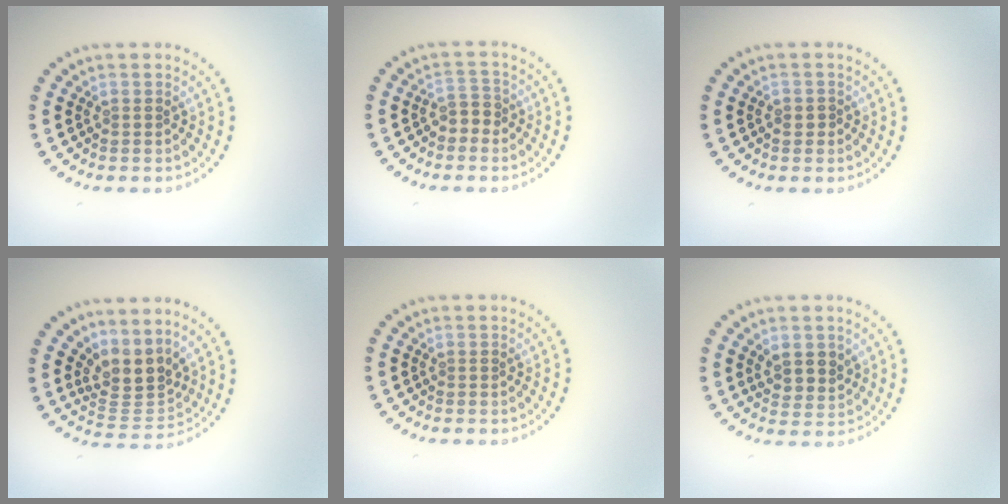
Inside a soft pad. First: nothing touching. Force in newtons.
{"total": 1.8, "press": 1.6, "slide": 0.9}
{"total": 0.6, "press": 0.5, "slide": 0.3}
{"total": 3.6, "press": 2.7, "slide": 2.4}
{"total": 0.0}
{"total": 2.5, "press": 2.3, "slide": 0.9}